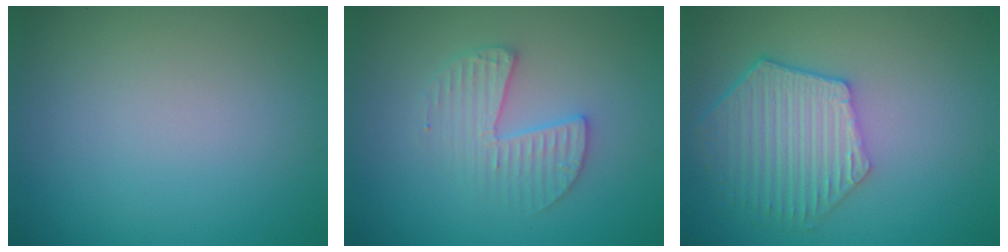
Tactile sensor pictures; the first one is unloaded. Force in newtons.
{"total": 3.1, "press": 3.0, "slide": 0.5}
{"total": 5.8, "press": 4.6, "slide": 3.5}